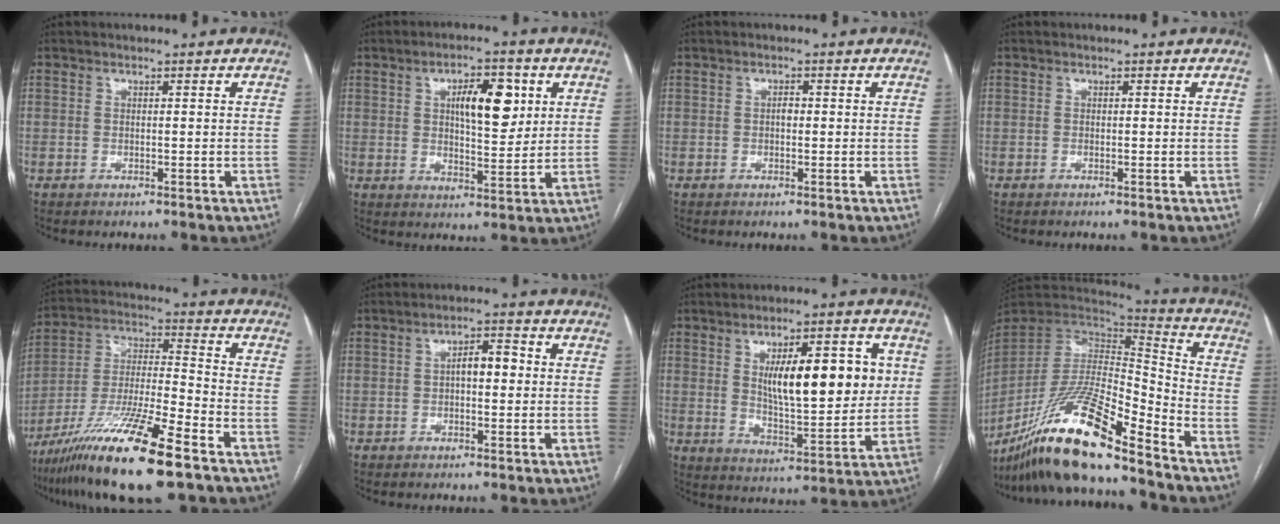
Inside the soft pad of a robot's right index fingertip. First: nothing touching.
{"total": 8.9, "force": [2.9, 3.2, 7.8], "torque": [-0.122, 0.010, 0.049]}
{"total": 1.0, "force": [0.0, 0.6, 0.8], "torque": [-0.010, 0.003, -0.002]}
{"total": 0.0}
{"total": 18.9, "force": [-12.1, 1.4, 14.4], "torque": [-0.282, -0.038, -0.219]}
{"total": 4.1, "force": [0.2, 1.6, 3.8], "torque": [-0.059, 0.017, 0.003]}
{"total": 14.5, "force": [3.4, 4.6, 13.3], "torque": [-0.200, 0.008, 0.059]}
{"total": 20.0, "force": [-15.2, 1.8, 12.8], "torque": [-0.268, -0.017, -0.285]}